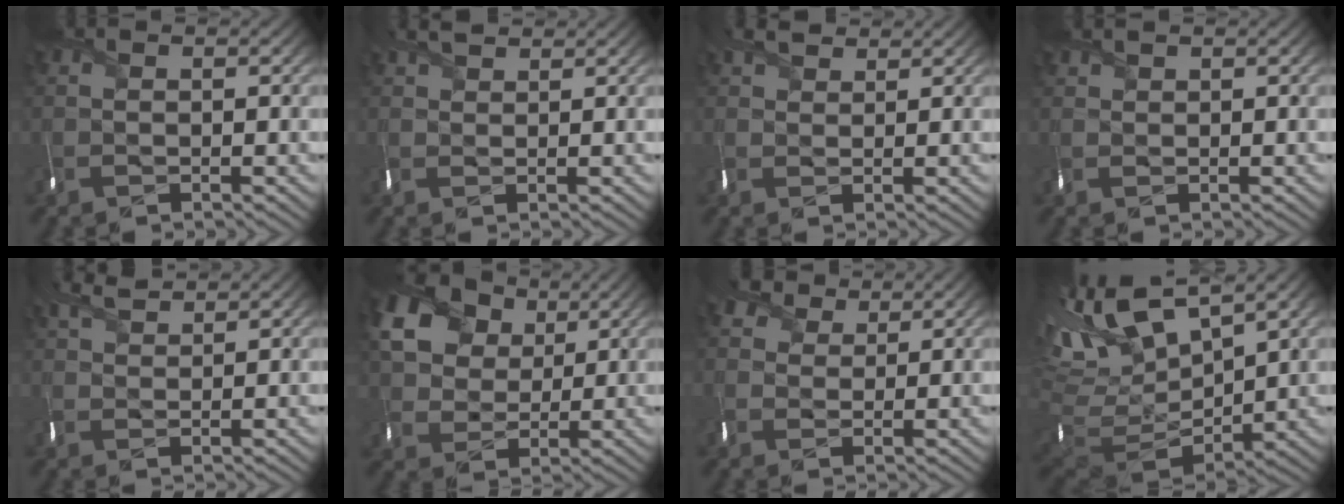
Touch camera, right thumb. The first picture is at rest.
{"total": 1.6, "force": [1.4, 0.0, -0.7], "torque": [0.000, 0.007, 0.027]}
{"total": 1.9, "force": [1.7, 0.5, -0.6], "torque": [-0.001, 0.006, 0.029]}
{"total": 1.5, "force": [0.7, -0.5, -1.3], "torque": [0.018, 0.005, 0.012]}
{"total": 2.1, "force": [2.1, 0.1, 0.0], "torque": [-0.021, 0.009, 0.042]}
{"total": 11.4, "force": [5.4, 8.4, 5.5], "torque": [-0.165, 0.034, 0.090]}
{"total": 2.7, "force": [2.1, 1.6, -0.5], "torque": [0.000, 0.006, 0.035]}
{"total": 13.8, "force": [4.1, 6.5, 11.4], "torque": [-0.262, -0.010, 0.100]}